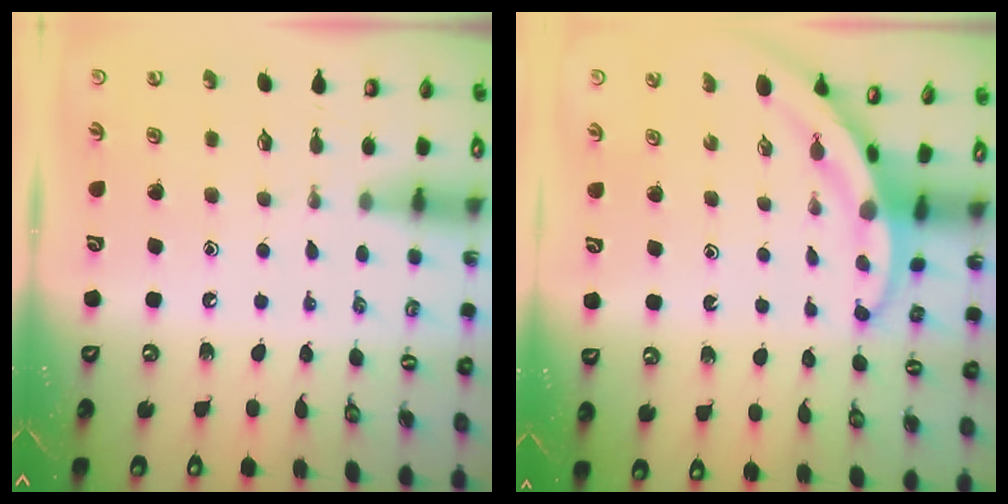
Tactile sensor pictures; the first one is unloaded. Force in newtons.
{"total": 3.3, "press": 3.3, "slide": 0.1}